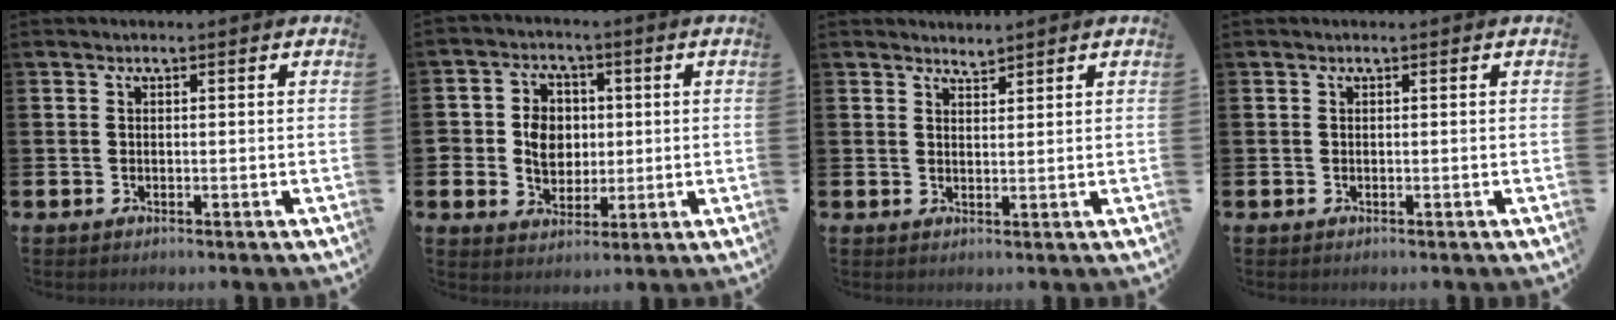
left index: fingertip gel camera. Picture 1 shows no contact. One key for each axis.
{"total": 5.6, "fx": 0.7, "fy": 4.9, "fz": 2.7, "tx": -0.058, "ty": 0.014, "tz": 0.009}
{"total": 2.0, "fx": 2.0, "fy": 0.3, "fz": -0.2, "tx": 0.000, "ty": -0.009, "tz": 0.037}
{"total": 0.0}